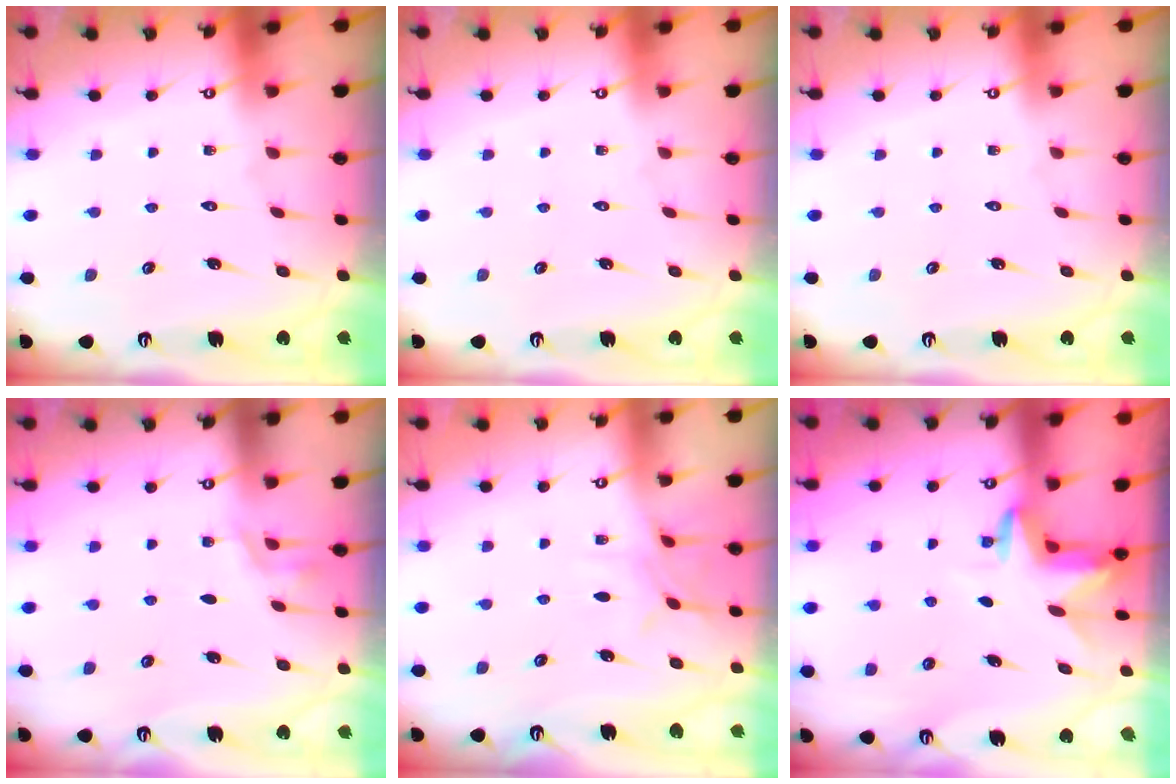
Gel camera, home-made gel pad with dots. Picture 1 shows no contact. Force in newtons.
{"total": 0.0}
{"total": 0.0}
{"total": 2.5, "press": 1.7, "slide": 1.7}
{"total": 5.5, "press": 5.5, "slide": 0.6}
{"total": 3.6, "press": 3.5, "slide": 0.3}